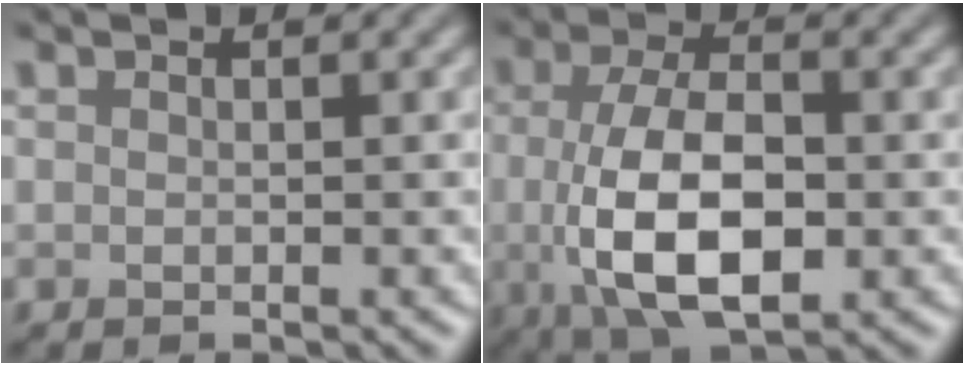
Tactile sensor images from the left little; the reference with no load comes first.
{"total": 8.8, "force": [-1.1, 4.2, 7.6], "torque": [-0.152, -0.009, -0.019]}